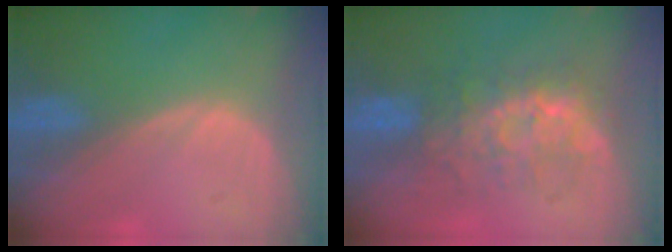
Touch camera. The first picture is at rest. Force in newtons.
{"total": 7.7, "press": 7.5, "slide": 1.6}